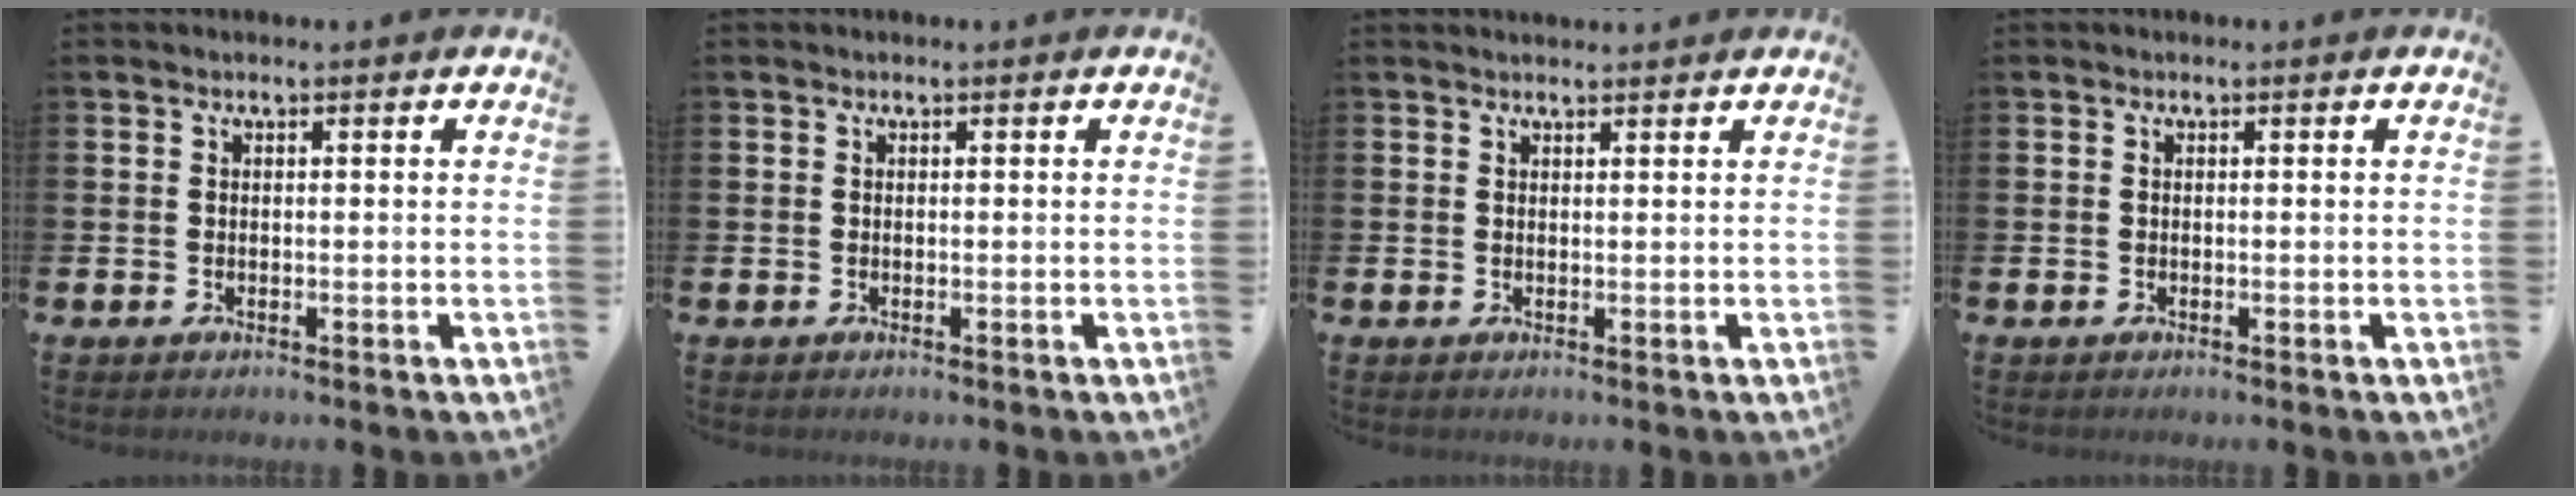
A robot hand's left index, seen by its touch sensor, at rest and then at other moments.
{"total": 0.0}
{"total": 1.1, "force": [1.1, 0.1, 0.1], "torque": [0.009, -0.004, 0.018]}
{"total": 0.0}